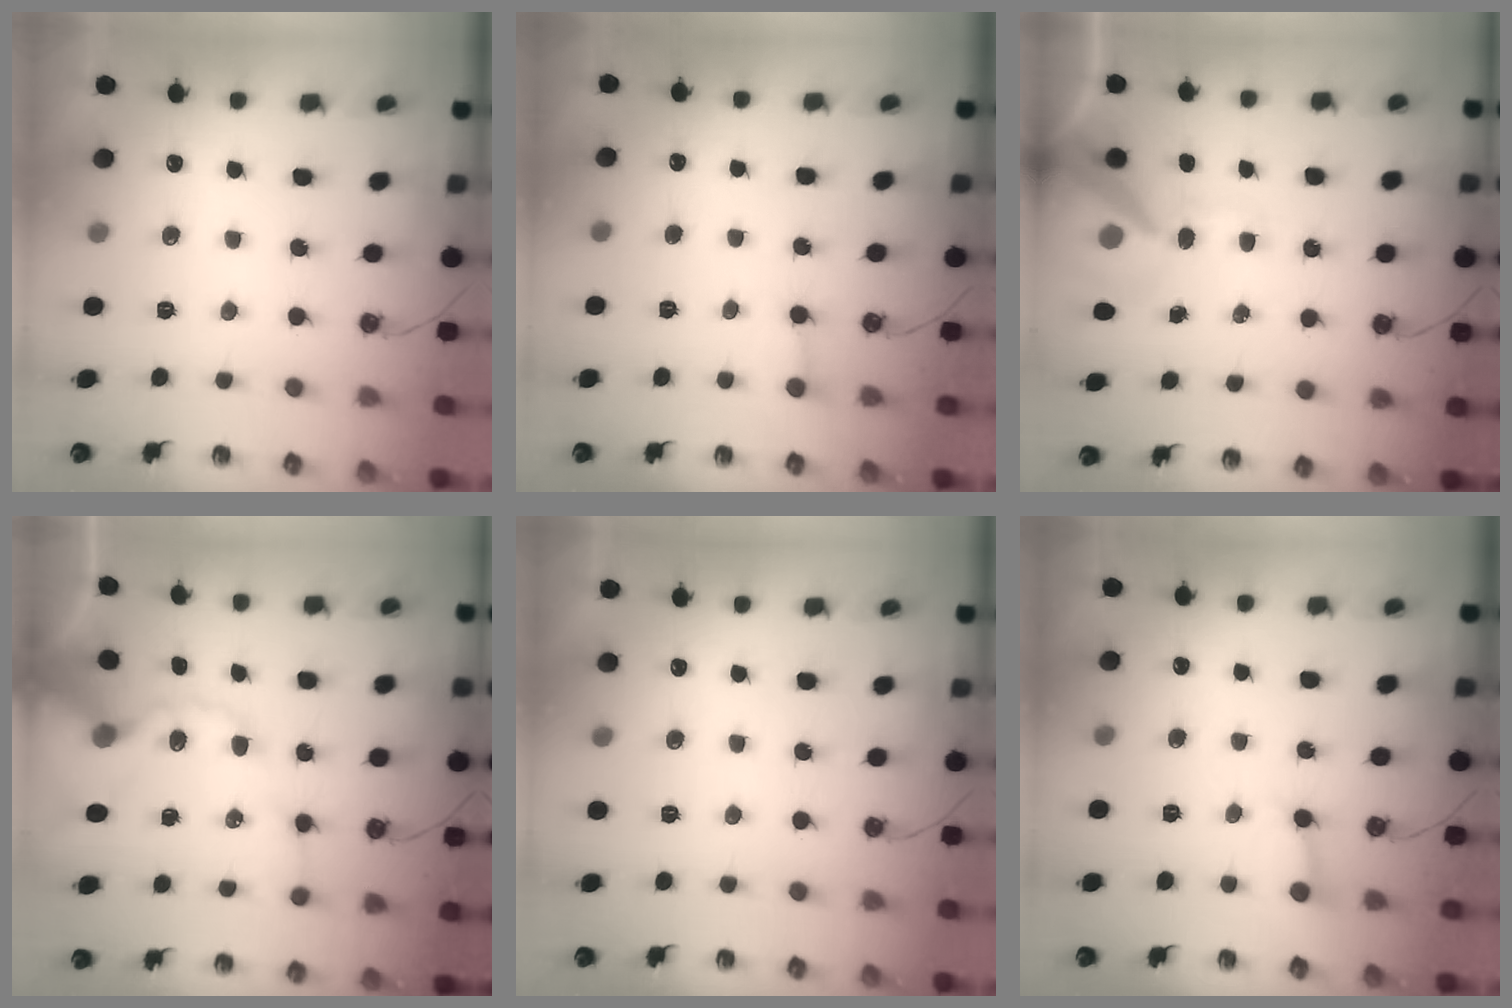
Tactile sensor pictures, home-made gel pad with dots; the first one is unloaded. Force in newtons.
{"total": 2.8, "press": 2.8, "slide": 0.4}
{"total": 16.1, "press": 16.0, "slide": 2.3}
{"total": 18.1, "press": 17.9, "slide": 2.6}
{"total": 0.0}
{"total": 2.7, "press": 2.7, "slide": 0.3}